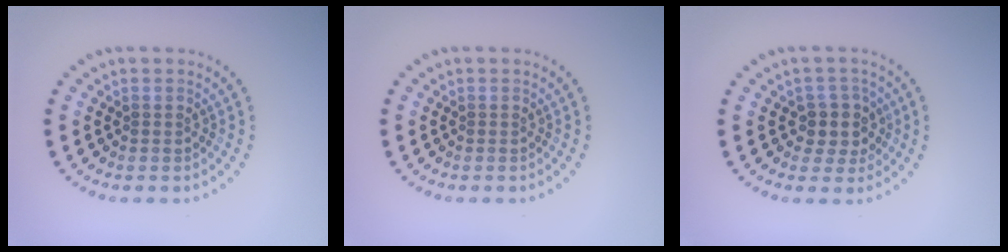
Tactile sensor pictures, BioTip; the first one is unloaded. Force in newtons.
{"total": 0.0}
{"total": 2.8, "press": 2.4, "slide": 1.4}